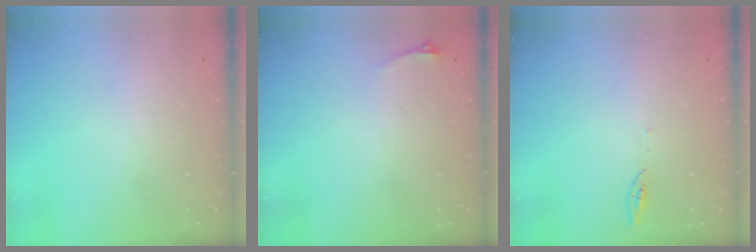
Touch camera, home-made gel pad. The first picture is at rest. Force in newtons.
{"total": 2.9, "press": 2.6, "slide": 1.5}
{"total": 3.8, "press": 3.7, "slide": 0.4}